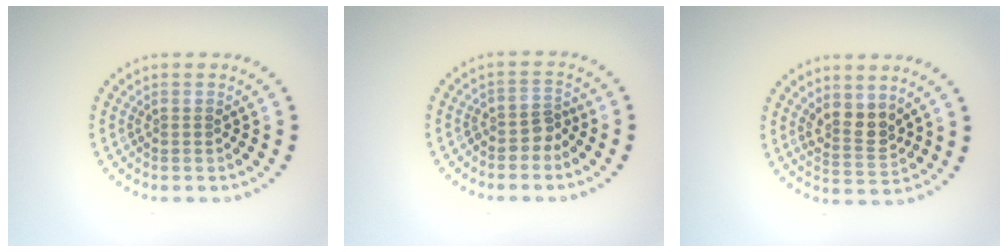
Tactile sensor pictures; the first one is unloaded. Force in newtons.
{"total": 1.9, "press": 1.5, "slide": 1.3}
{"total": 2.6, "press": 2.4, "slide": 1.2}